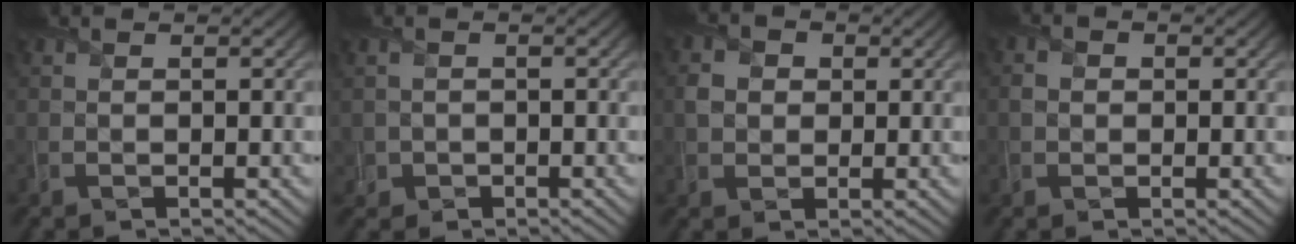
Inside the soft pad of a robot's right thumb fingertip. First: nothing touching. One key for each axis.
{"total": 1.4, "fx": -0.6, "fy": 1.2, "fz": 0.0, "tx": 0.000, "ty": -0.008, "tz": -0.012}
{"total": 2.6, "fx": 0.1, "fy": 2.4, "fz": 1.2, "tx": -0.032, "ty": 0.001, "tz": -0.002}
{"total": 1.2, "fx": -0.3, "fy": 1.0, "fz": 0.6, "tx": -0.014, "ty": -0.001, "tz": -0.008}